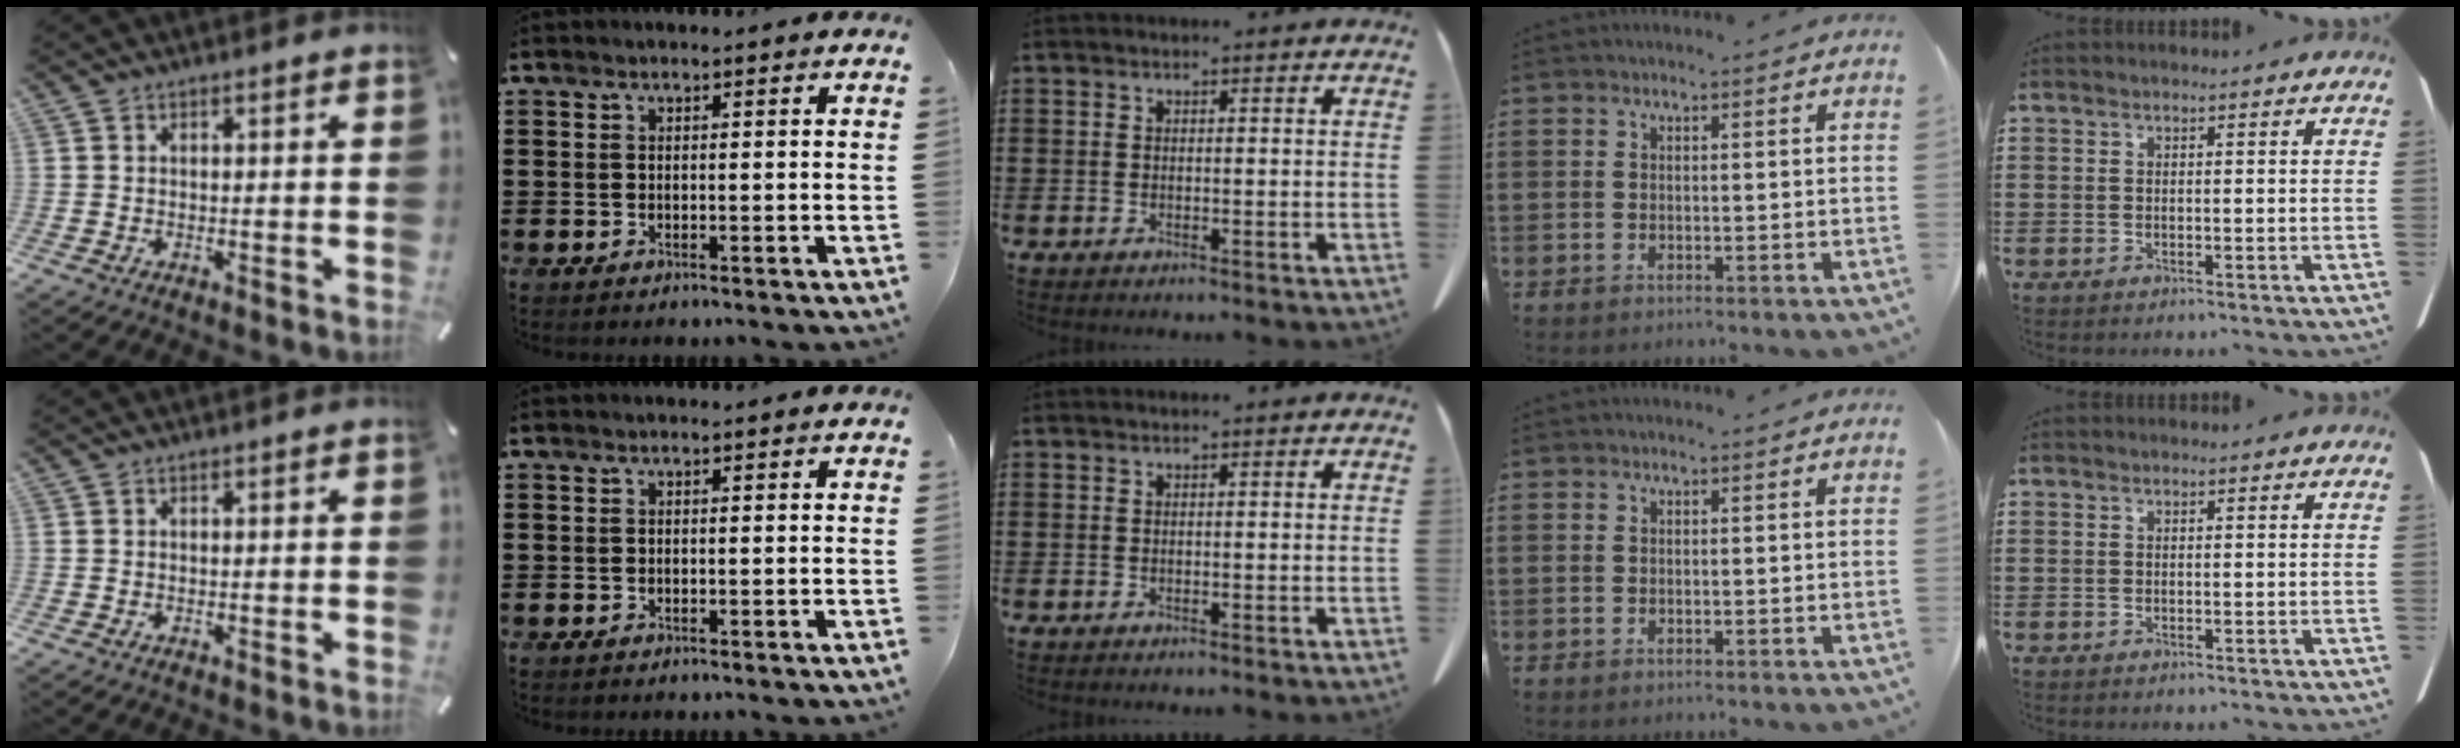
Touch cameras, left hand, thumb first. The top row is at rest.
{}